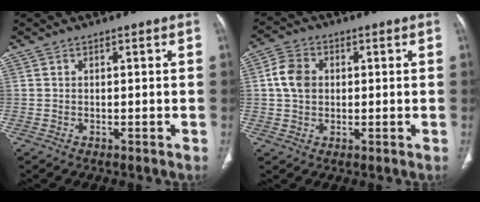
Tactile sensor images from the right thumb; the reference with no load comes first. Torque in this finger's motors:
{"motor_torque": [1.05, 0.71, 0.59, -0.49, 0.06]}